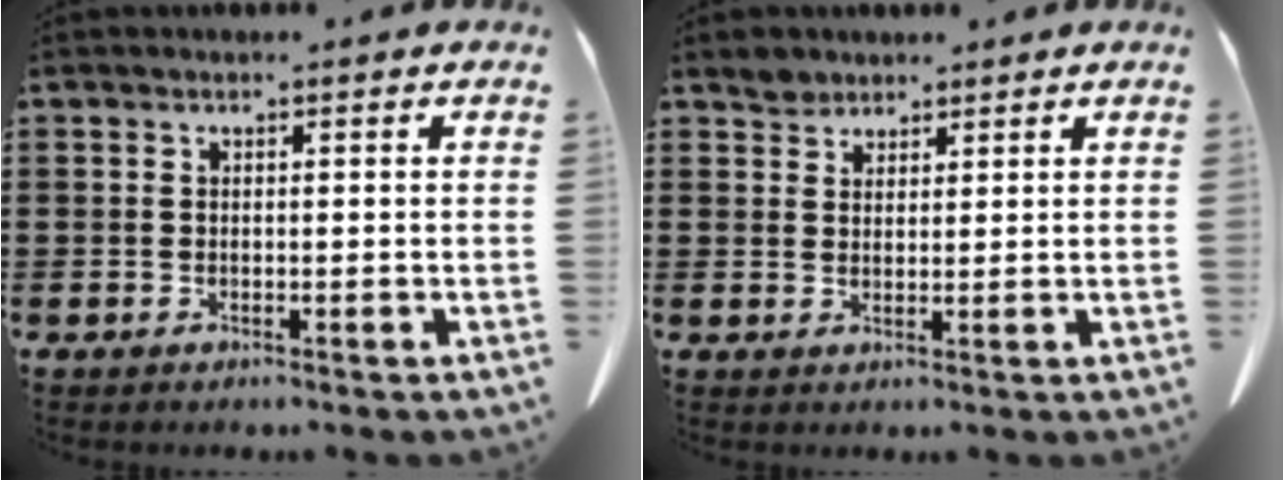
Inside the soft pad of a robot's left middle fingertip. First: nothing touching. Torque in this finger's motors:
{"motor_torque": [0.01, 0.01, 0.00, 0.00]}